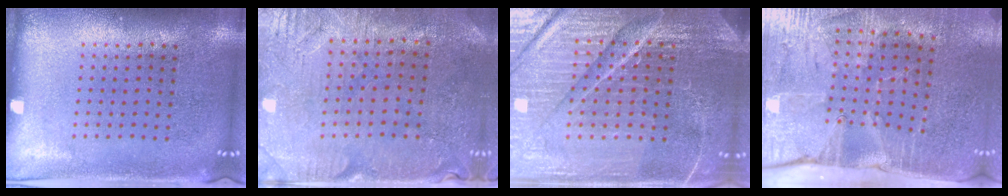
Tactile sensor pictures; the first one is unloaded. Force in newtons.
{"total": 0.6, "press": 0.5, "slide": 0.3}
{"total": 6.1, "press": 5.5, "slide": 2.7}
{"total": 4.3, "press": 3.6, "slide": 2.3}